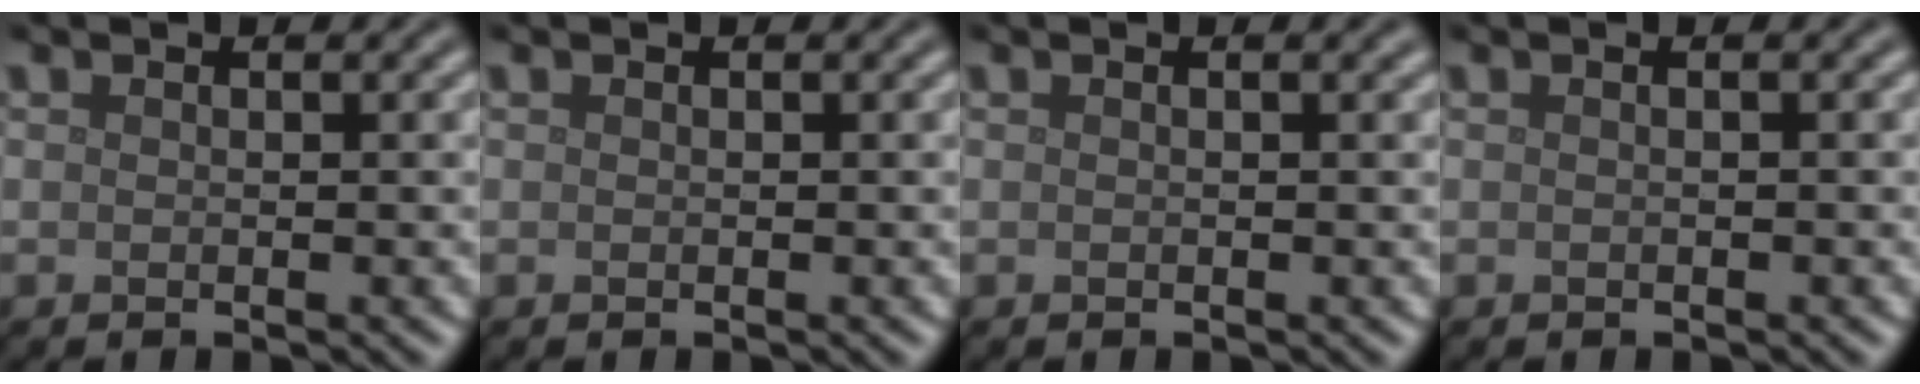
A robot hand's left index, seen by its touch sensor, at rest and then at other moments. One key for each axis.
{"total": 0.0}
{"total": 0.8, "fx": 0.2, "fy": 0.2, "fz": 0.7, "tx": -0.008, "ty": 0.005, "tz": -0.002}
{"total": 1.0, "fx": 0.1, "fy": 0.4, "fz": 0.9, "tx": -0.011, "ty": -0.001, "tz": -0.007}